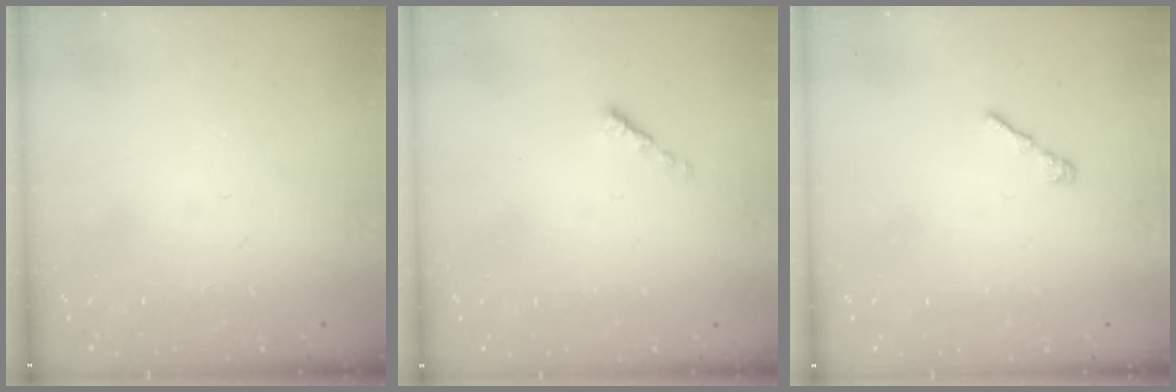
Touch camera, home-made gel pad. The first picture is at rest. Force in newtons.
{"total": 0.0}
{"total": 2.2, "press": 2.1, "slide": 0.6}